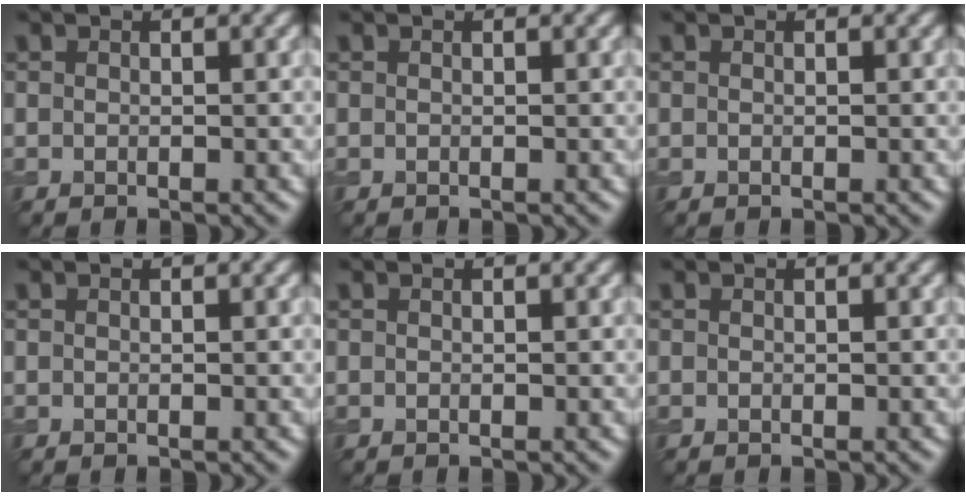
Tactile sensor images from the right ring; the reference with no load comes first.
{"total": 0.0}
{"total": 0.0}
{"total": 0.0}
{"total": 0.0}
{"total": 0.0}